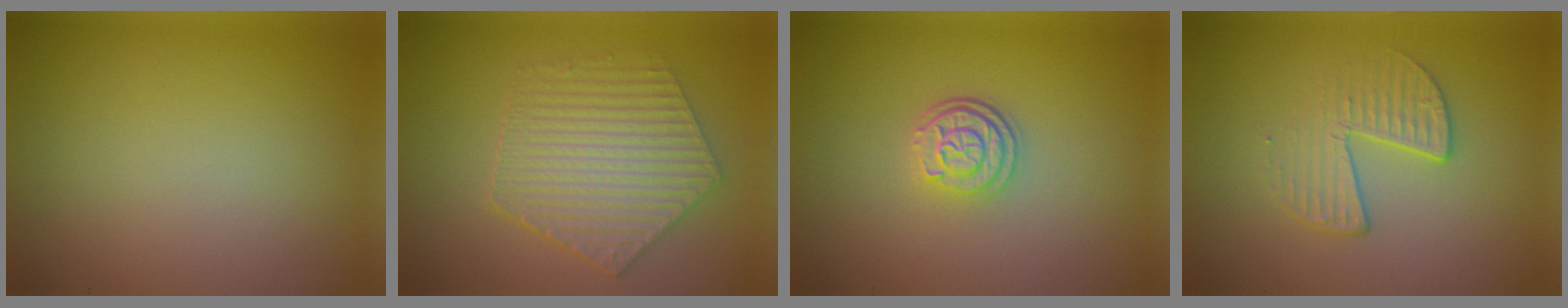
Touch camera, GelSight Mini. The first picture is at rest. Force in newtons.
{"total": 5.6, "press": 4.6, "slide": 3.1}
{"total": 3.0, "press": 2.4, "slide": 1.8}
{"total": 2.4, "press": 1.7, "slide": 1.8}